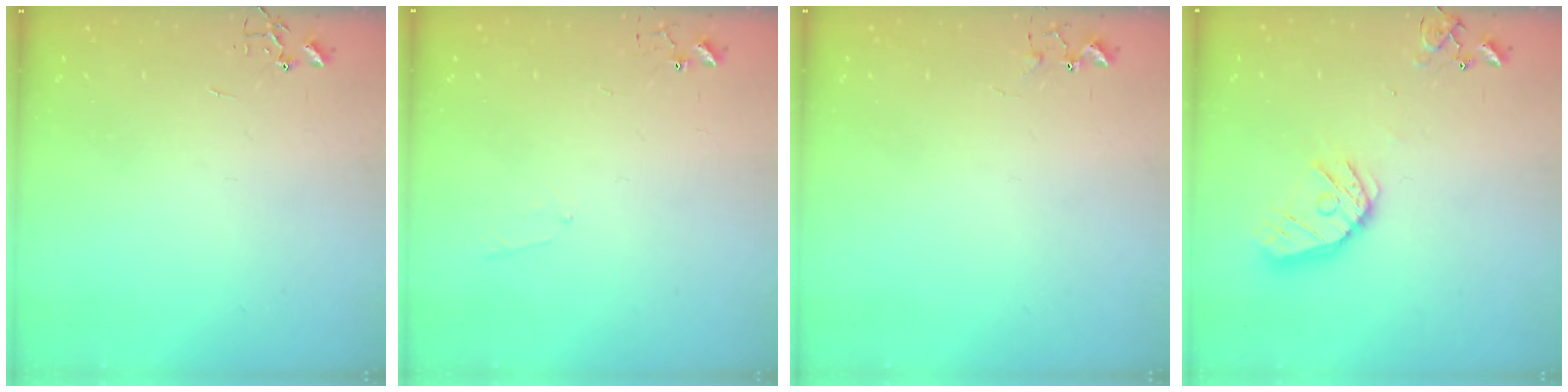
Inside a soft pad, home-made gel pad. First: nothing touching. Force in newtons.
{"total": 5.1, "press": 5.1, "slide": 0.5}
{"total": 5.8, "press": 5.7, "slide": 0.7}
{"total": 14.4, "press": 14.3, "slide": 1.9}